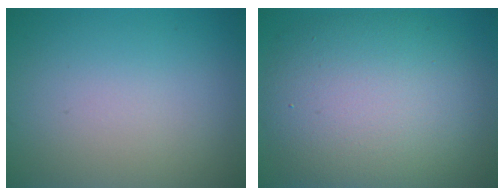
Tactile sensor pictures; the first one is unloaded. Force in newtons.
{"total": 10.8, "press": 10.8, "slide": 0.4}